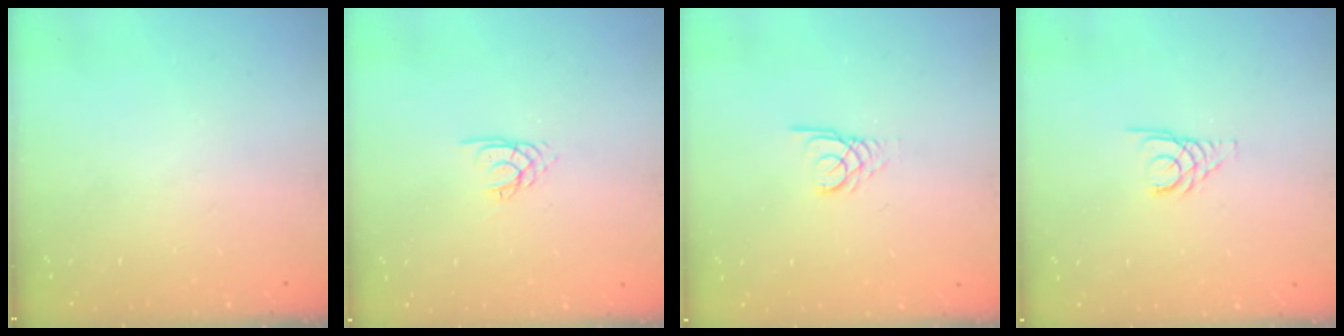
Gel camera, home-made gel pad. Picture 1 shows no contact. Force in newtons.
{"total": 1.9, "press": 1.8, "slide": 0.3}
{"total": 2.7, "press": 2.7, "slide": 0.3}
{"total": 3.2, "press": 3.1, "slide": 0.2}